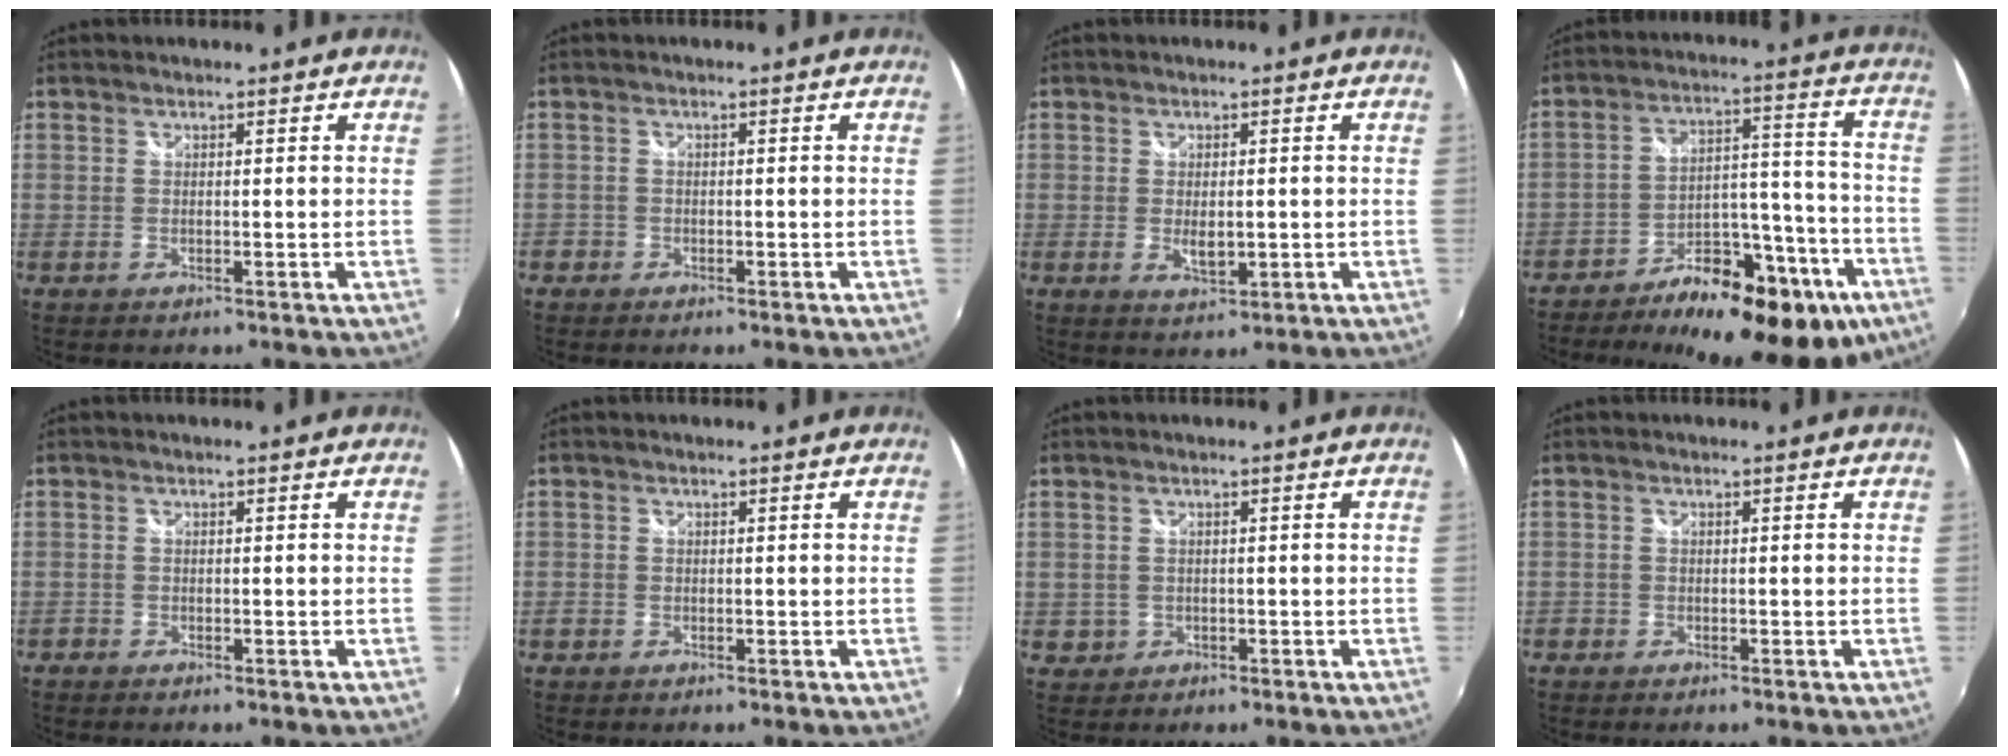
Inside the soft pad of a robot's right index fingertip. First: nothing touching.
{"total": 1.7, "force": [-1.1, 1.3, 0.3], "torque": [-0.011, 0.000, -0.020]}
{"total": 3.8, "force": [-0.6, 2.0, 3.1], "torque": [-0.055, -0.007, -0.006]}
{"total": 22.4, "force": [-14.4, 9.3, 14.4], "torque": [-0.201, 0.016, -0.200]}
{"total": 0.9, "force": [-0.8, 0.4, 0.2], "torque": [-0.008, -0.002, -0.018]}
{"total": 1.1, "force": [-0.6, 0.9, 0.1], "torque": [-0.005, 0.001, -0.011]}
{"total": 2.4, "force": [-0.3, 2.3, 0.5], "torque": [-0.013, -0.001, 0.000]}
{"total": 1.1, "force": [-0.8, 0.8, 0.2], "torque": [-0.008, -0.001, -0.017]}